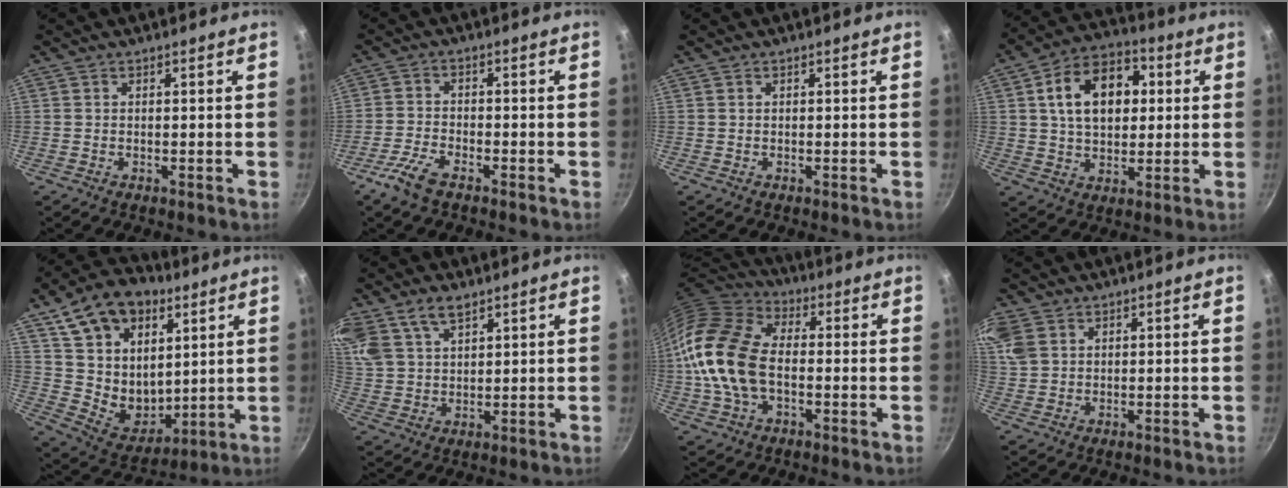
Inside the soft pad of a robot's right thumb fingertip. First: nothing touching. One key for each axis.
{"total": 5.3, "fx": -3.6, "fy": 1.8, "fz": 3.4, "tx": -0.081, "ty": 0.020, "tz": -0.078}
{"total": 0.0}
{"total": 15.2, "fx": 3.0, "fy": 10.2, "fz": 10.8, "tx": -0.142, "ty": 0.016, "tz": 0.039}
{"total": 20.9, "fx": 9.5, "fy": 14.7, "fz": 11.4, "tx": -0.155, "ty": -0.039, "tz": 0.179}
{"total": 13.1, "fx": 7.9, "fy": 7.8, "fz": 7.0, "tx": -0.154, "ty": 0.011, "tz": 0.163}
{"total": 17.6, "fx": -1.4, "fy": 11.5, "fz": 13.3, "tx": -0.250, "ty": 0.030, "tz": -0.041}
{"total": 9.1, "fx": 3.9, "fy": 6.8, "fz": 4.7, "tx": -0.108, "ty": 0.016, "tz": 0.082}